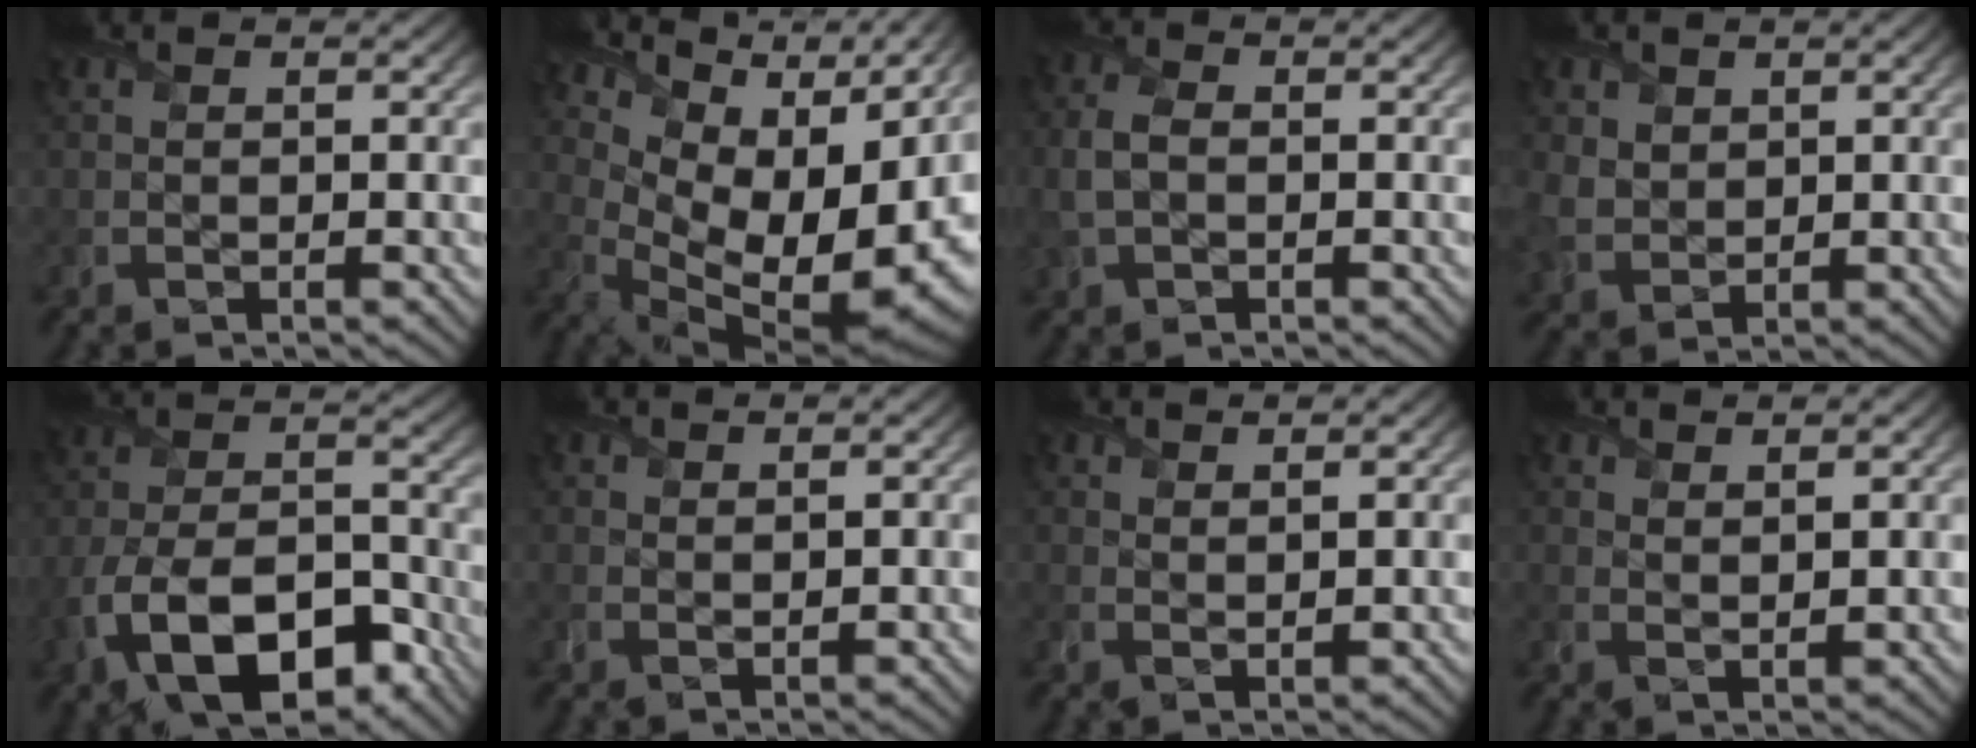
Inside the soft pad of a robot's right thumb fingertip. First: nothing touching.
{"total": 16.3, "force": [5.2, 9.1, 12.5], "torque": [-0.195, 0.002, 0.128]}
{"total": 3.4, "force": [-0.3, 2.3, 2.6], "torque": [-0.072, 0.003, -0.010]}
{"total": 4.8, "force": [1.7, 3.9, 2.2], "torque": [-0.072, -0.003, 0.036]}
{"total": 14.3, "force": [-7.4, 7.5, 9.6], "torque": [-0.200, -0.024, -0.134]}
{"total": 1.3, "force": [1.2, 0.1, 0.5], "torque": [-0.015, -0.001, 0.021]}
{"total": 2.1, "force": [1.8, 0.3, 0.9], "torque": [-0.015, -0.005, 0.034]}
{"total": 2.7, "force": [2.4, 0.4, 1.2], "torque": [-0.017, -0.007, 0.044]}